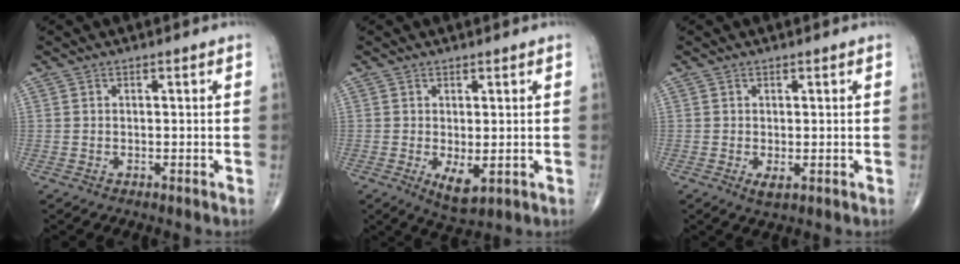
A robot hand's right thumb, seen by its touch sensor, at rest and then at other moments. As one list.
[{"total": 4.7, "force": [-0.8, 2.0, 4.1], "torque": [-0.064, -0.015, -0.003]}, {"total": 1.8, "force": [-0.3, 0.8, 1.6], "torque": [-0.028, -0.006, -0.001]}]